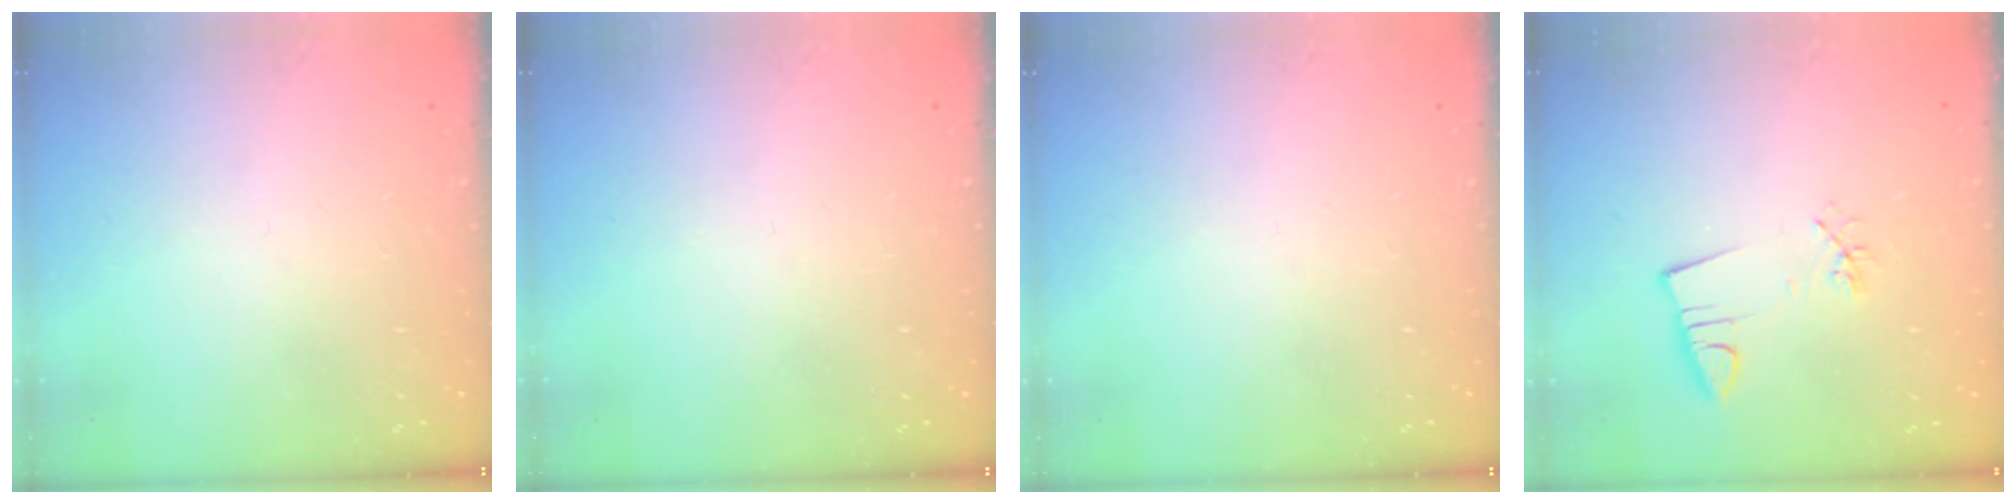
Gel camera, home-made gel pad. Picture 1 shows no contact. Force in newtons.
{"total": 0.0}
{"total": 0.0}
{"total": 2.5, "press": 0.9, "slide": 2.4}